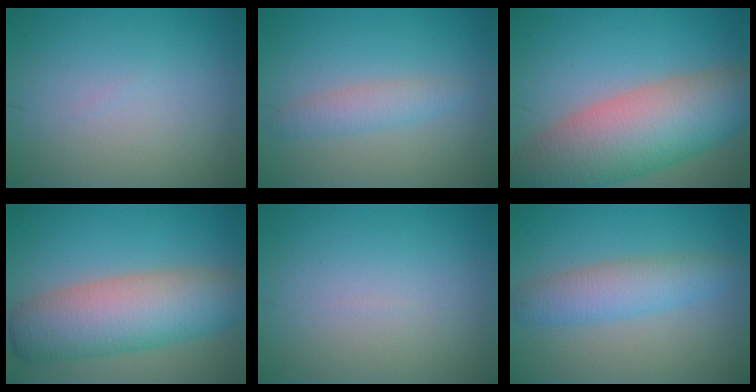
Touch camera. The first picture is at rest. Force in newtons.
{"total": 2.1, "press": 2.1, "slide": 0.1}
{"total": 11.7, "press": 11.7, "slide": 0.7}
{"total": 8.9, "press": 8.9, "slide": 0.4}
{"total": 0.0}
{"total": 4.0, "press": 4.0, "slide": 0.2}